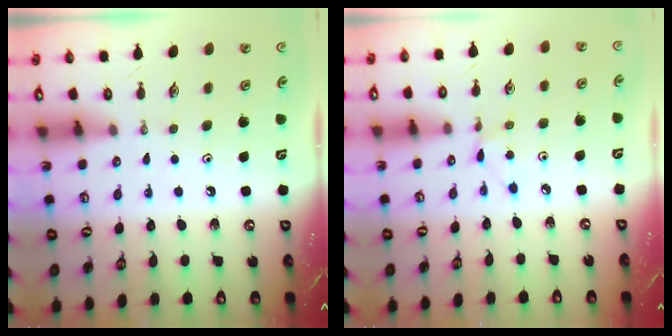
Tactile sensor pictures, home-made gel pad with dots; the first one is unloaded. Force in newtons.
{"total": 3.0, "press": 3.0, "slide": 0.4}